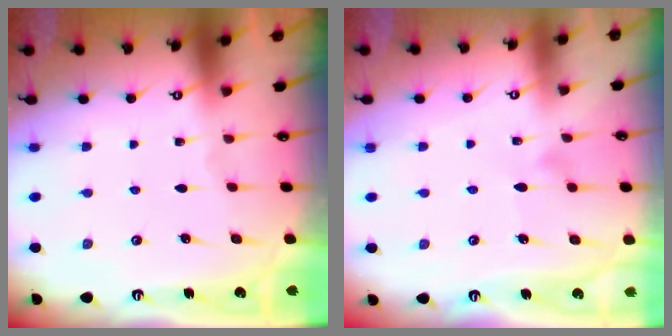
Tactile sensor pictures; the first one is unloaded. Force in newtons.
{"total": 6.3, "press": 6.3, "slide": 0.3}